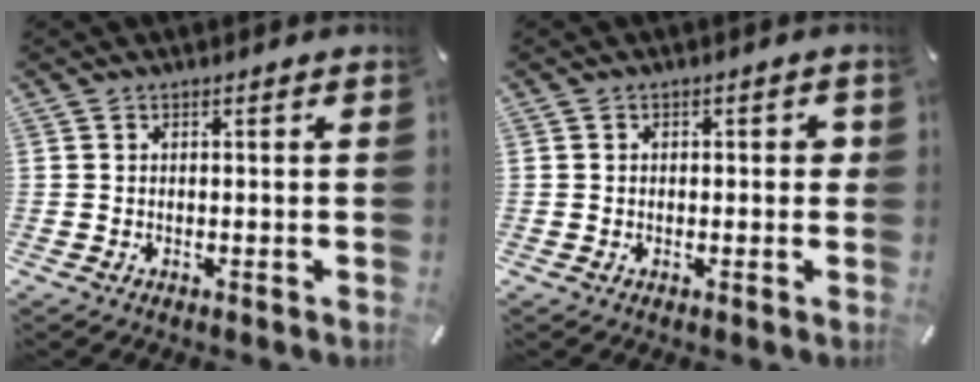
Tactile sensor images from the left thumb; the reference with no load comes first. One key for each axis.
{"total": 1.8, "fx": -0.3, "fy": 1.3, "fz": 1.2, "tx": -0.015, "ty": 0.004, "tz": -0.009}